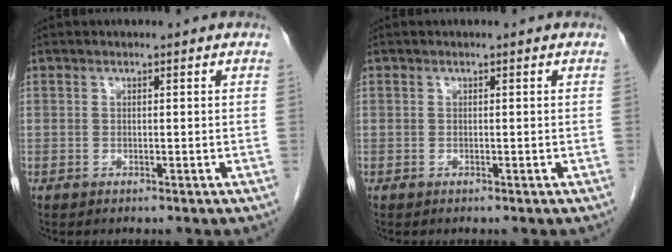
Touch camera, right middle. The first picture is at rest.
{"total": 0.0}